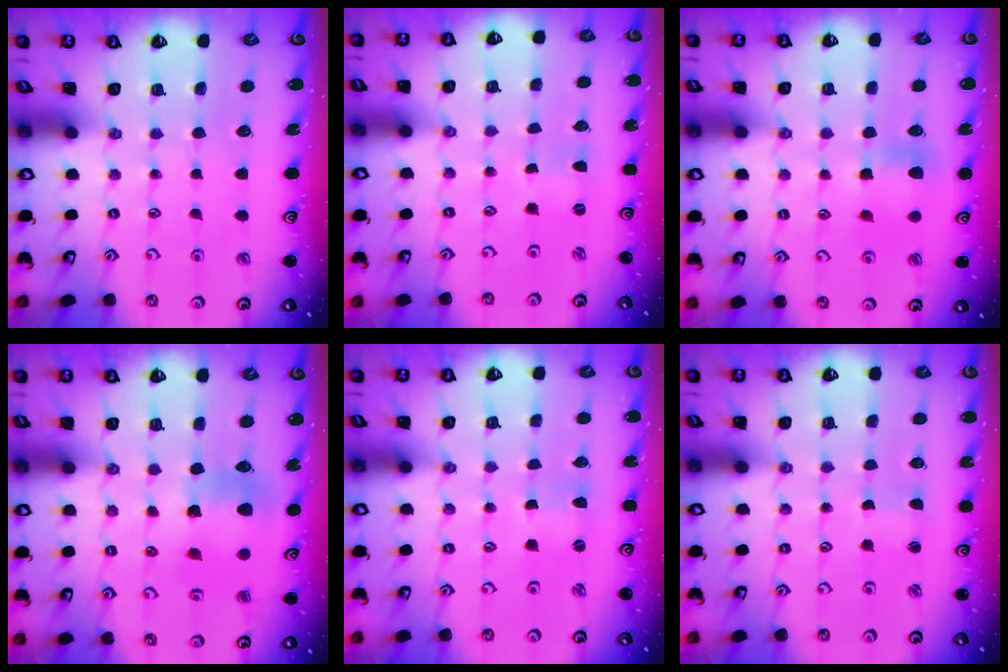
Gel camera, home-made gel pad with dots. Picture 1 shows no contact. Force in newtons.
{"total": 0.0}
{"total": 7.6, "press": 7.6, "slide": 0.6}
{"total": 8.2, "press": 8.1, "slide": 0.7}
{"total": 0.0}
{"total": 1.0, "press": 1.0, "slide": 0.0}